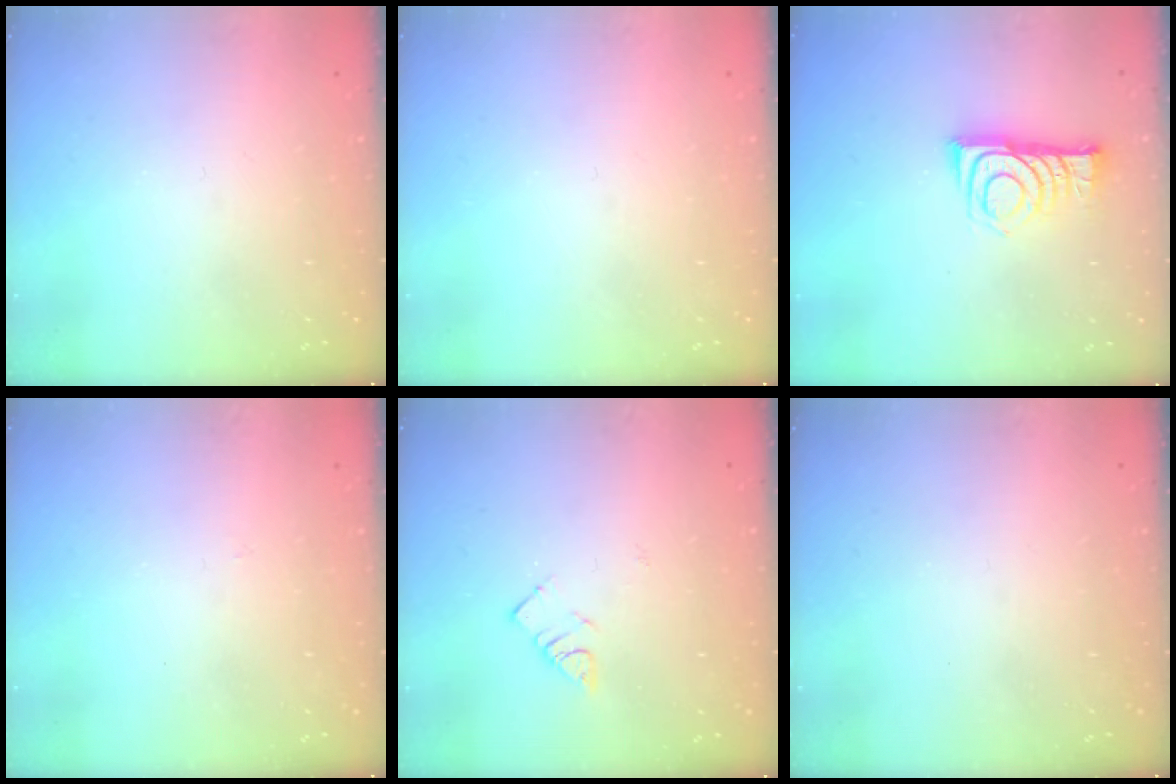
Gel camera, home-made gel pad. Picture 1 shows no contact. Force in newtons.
{"total": 0.0}
{"total": 9.5, "press": 9.5, "slide": 0.3}
{"total": 2.8, "press": 2.8, "slide": 0.4}
{"total": 3.6, "press": 3.5, "slide": 0.5}
{"total": 0.0}